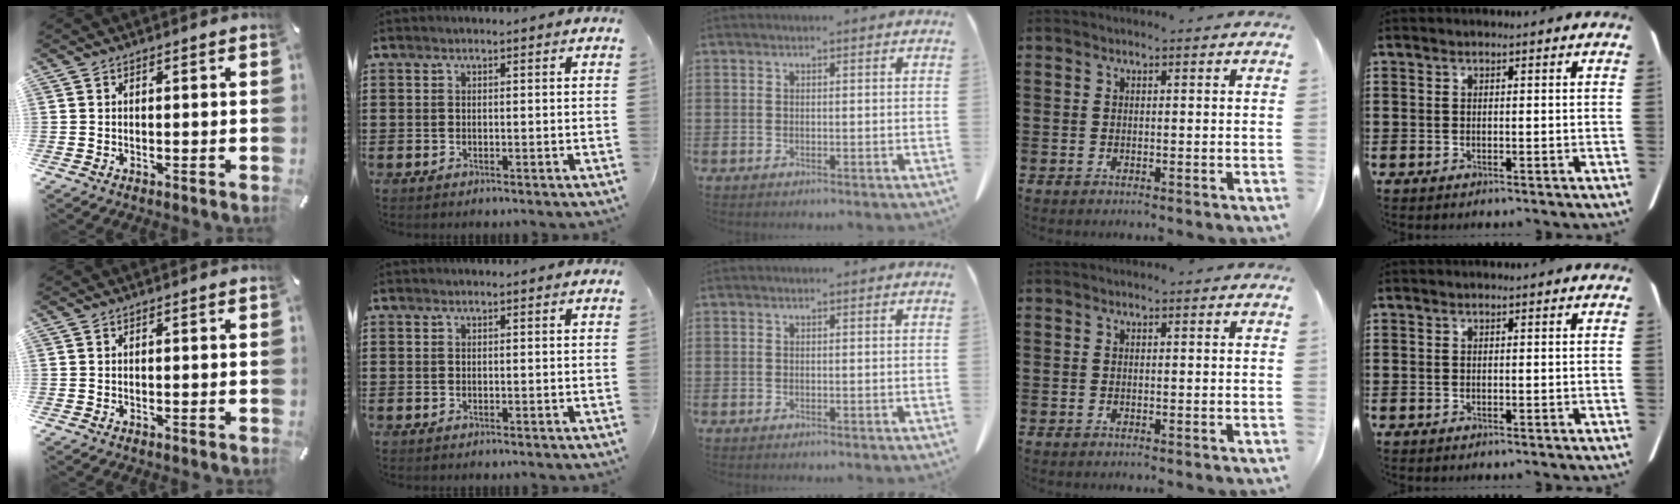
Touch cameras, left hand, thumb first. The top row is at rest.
{}